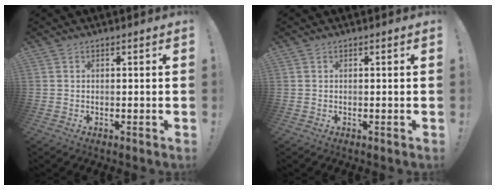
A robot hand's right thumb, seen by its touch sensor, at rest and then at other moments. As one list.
[{"total": 0.0}]